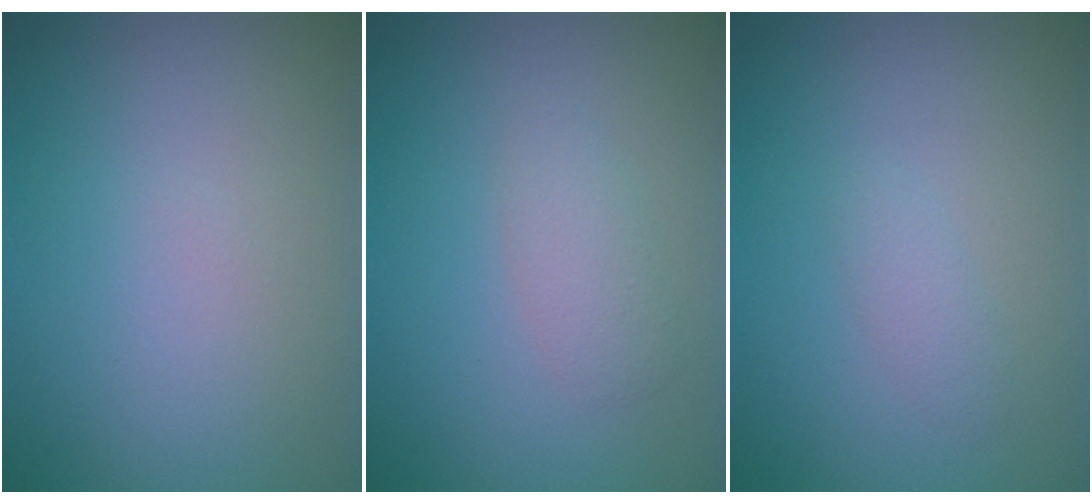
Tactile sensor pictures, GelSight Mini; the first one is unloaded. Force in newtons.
{"total": 1.8, "press": 1.8, "slide": 0.0}
{"total": 1.0, "press": 1.0, "slide": 0.0}